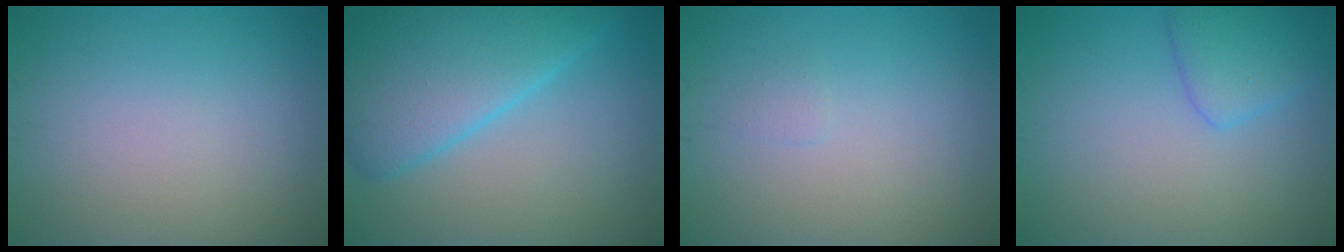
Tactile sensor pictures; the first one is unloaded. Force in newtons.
{"total": 8.2, "press": 8.2, "slide": 0.3}
{"total": 0.5, "press": 0.5, "slide": 0.0}
{"total": 2.8, "press": 2.8, "slide": 0.2}